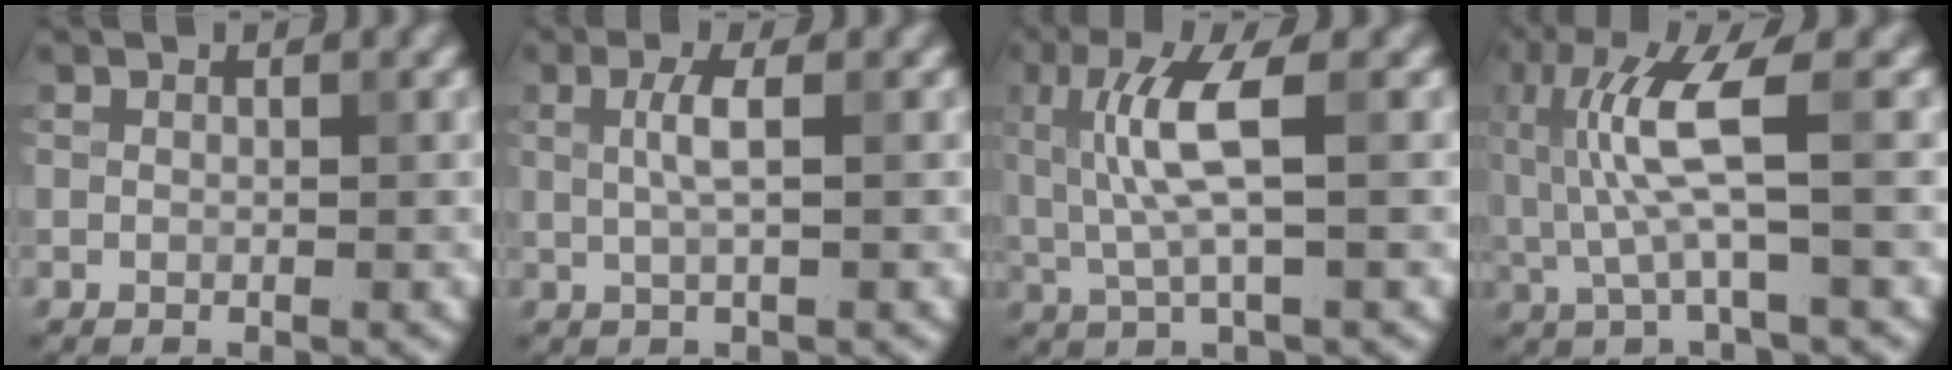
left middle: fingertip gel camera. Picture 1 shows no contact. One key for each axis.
{"total": 2.2, "fx": 0.3, "fy": 0.4, "fz": 2.1, "tx": -0.043, "ty": 0.003, "tz": 0.005}
{"total": 5.1, "fx": 0.8, "fy": 0.9, "fz": 5.0, "tx": -0.109, "ty": 0.001, "tz": 0.019}
{"total": 5.9, "fx": 0.7, "fy": 1.0, "fz": 5.8, "tx": -0.131, "ty": 0.005, "tz": 0.017}